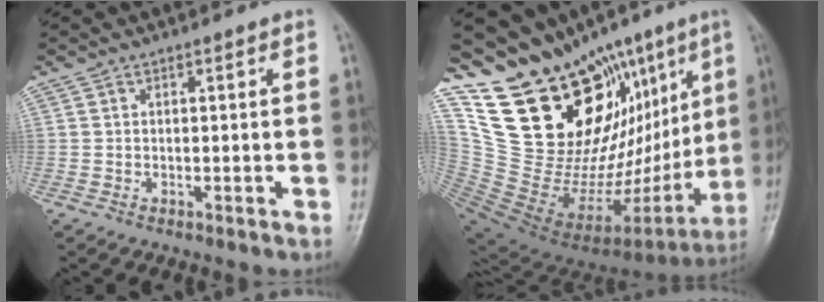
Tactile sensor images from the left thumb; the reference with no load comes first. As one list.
[{"total": 30.3, "force": [16.0, 14.7, 21.1], "torque": [-0.285, -0.053, 0.293]}]